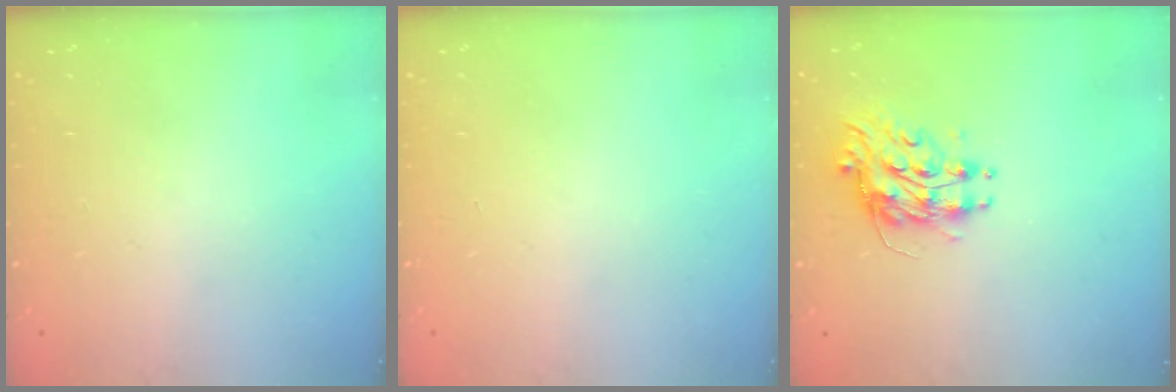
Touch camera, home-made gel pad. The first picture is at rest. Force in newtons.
{"total": 0.0}
{"total": 9.0, "press": 9.0, "slide": 0.7}